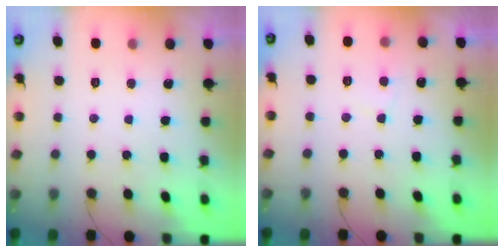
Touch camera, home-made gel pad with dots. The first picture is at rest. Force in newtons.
{"total": 3.5, "press": 3.5, "slide": 0.4}